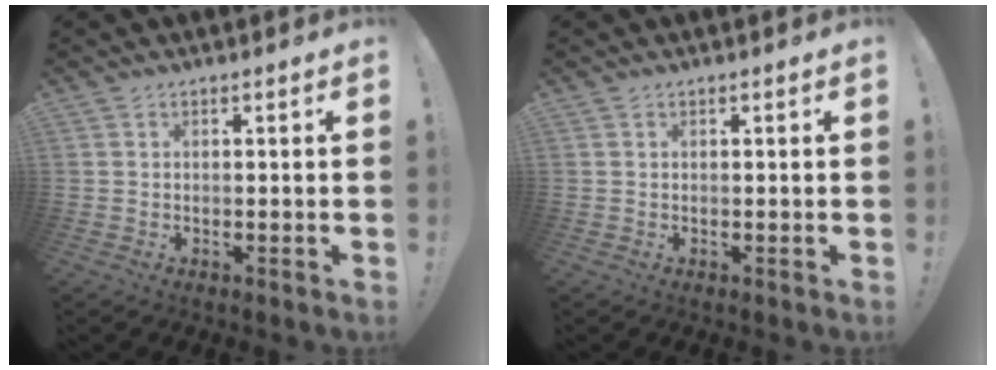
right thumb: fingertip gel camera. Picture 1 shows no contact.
{"total": 0.0}